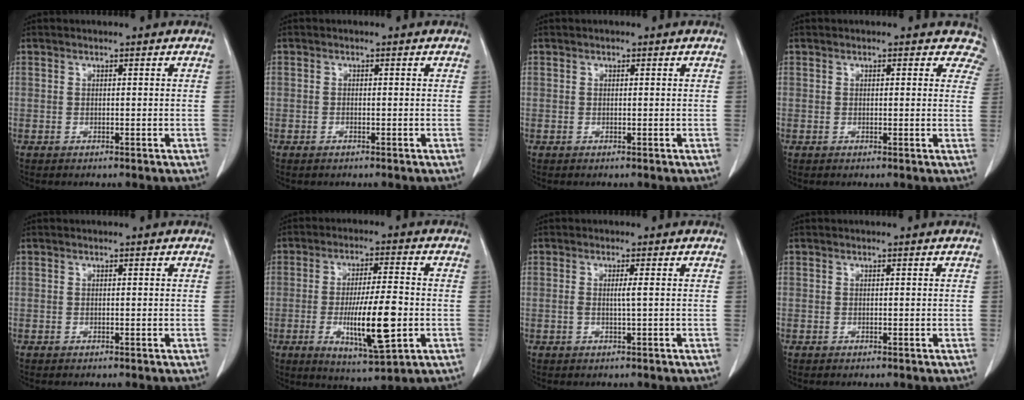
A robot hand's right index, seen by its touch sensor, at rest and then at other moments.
{"total": 0.7, "force": [-0.5, 0.2, 0.4], "torque": [-0.007, 0.002, -0.005]}
{"total": 0.0}
{"total": 3.3, "force": [2.7, 1.8, 0.9], "torque": [0.020, -0.005, 0.005]}
{"total": 0.0}
{"total": 12.1, "force": [-2.6, 1.6, 11.7], "torque": [-0.203, -0.014, -0.038]}
{"total": 1.0, "force": [0.0, -0.2, 0.9], "torque": [-0.016, 0.002, -0.001]}
{"total": 0.0}